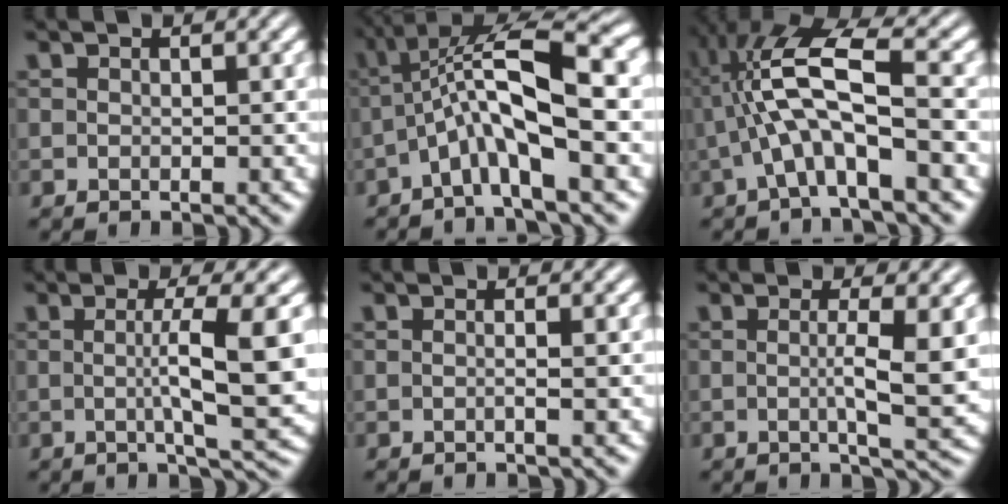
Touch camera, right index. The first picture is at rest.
{"total": 8.0, "force": [0.9, 2.4, 7.6], "torque": [-0.124, 0.004, 0.017]}
{"total": 7.2, "force": [1.2, 2.7, 6.6], "torque": [-0.130, 0.000, 0.022]}
{"total": 5.8, "force": [0.3, -0.5, 5.8], "torque": [-0.074, -0.001, 0.005]}
{"total": 1.1, "force": [-0.2, -0.6, 0.8], "torque": [-0.017, -0.002, -0.003]}
{"total": 3.6, "force": [0.4, -0.9, 3.5], "torque": [-0.048, -0.008, 0.006]}